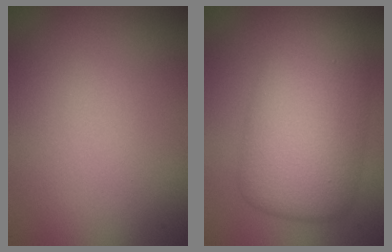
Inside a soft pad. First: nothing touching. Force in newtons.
{"total": 7.7, "press": 7.7, "slide": 0.1}